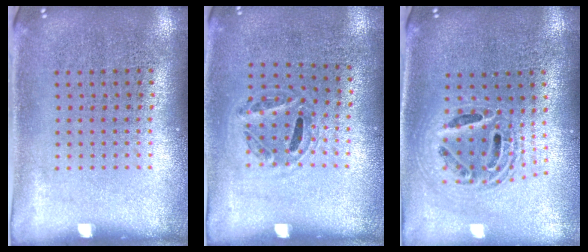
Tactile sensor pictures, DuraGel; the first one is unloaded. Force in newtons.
{"total": 1.1, "press": 0.7, "slide": 0.9}
{"total": 1.9, "press": 1.5, "slide": 1.2}